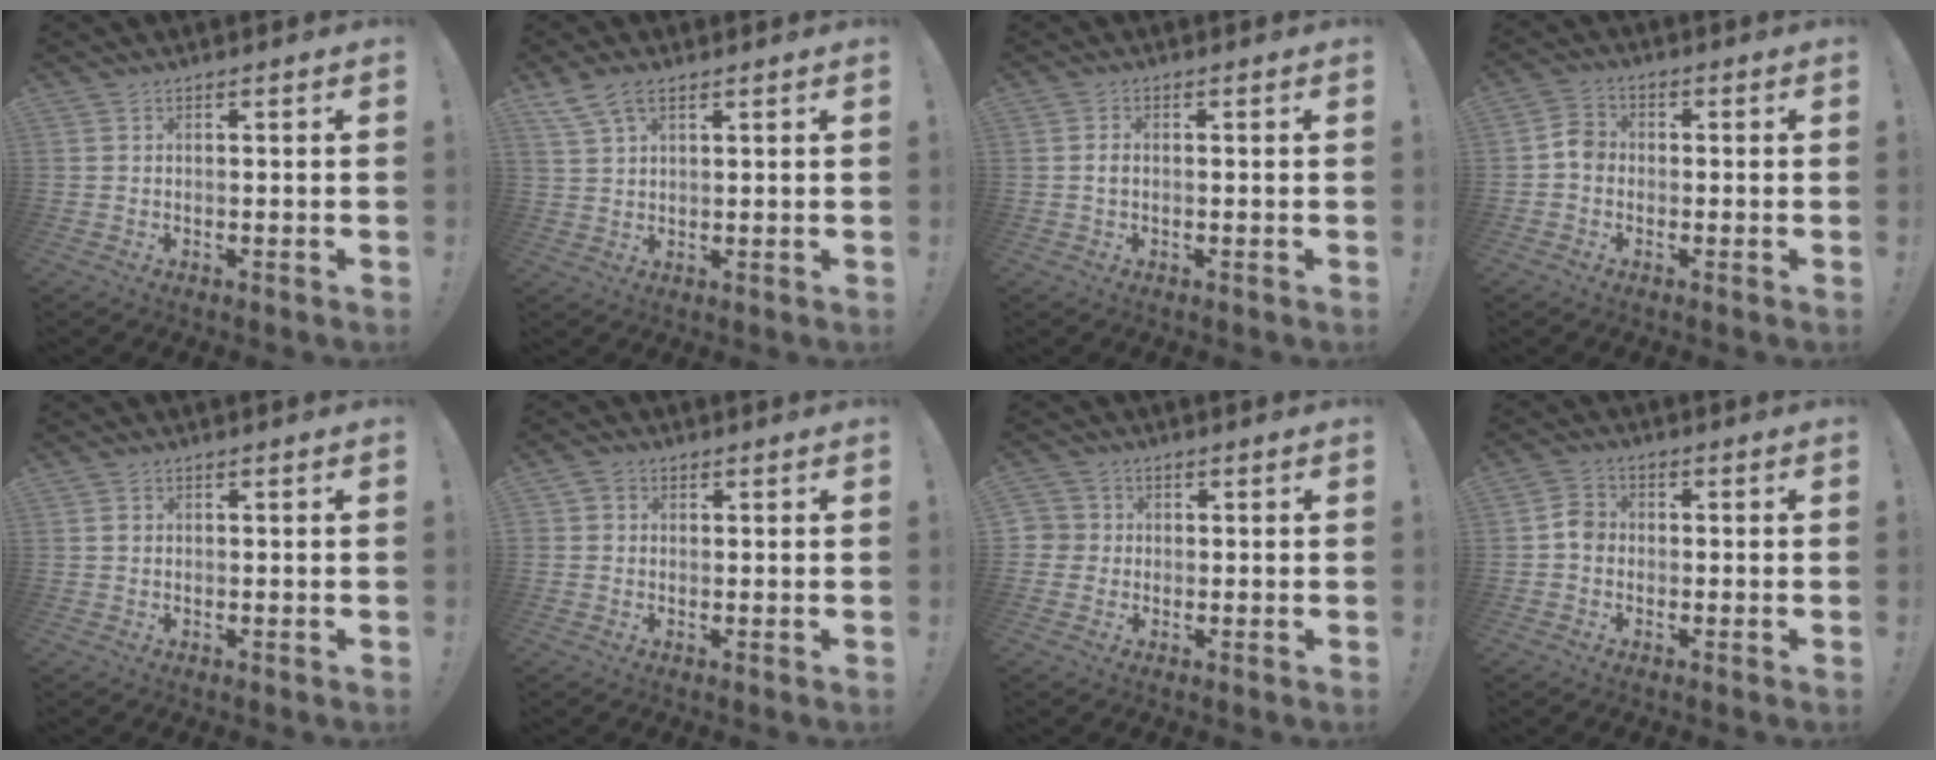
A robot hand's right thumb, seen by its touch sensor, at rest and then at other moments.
{"total": 6.6, "force": [4.1, 3.2, 4.1], "torque": [-0.079, -0.008, 0.080]}
{"total": 1.2, "force": [-0.4, 0.6, 1.0], "torque": [-0.027, 0.007, -0.006]}
{"total": 4.6, "force": [-1.1, 3.8, 2.3], "torque": [-0.025, 0.016, -0.021]}
{"total": 0.8, "force": [0.0, 0.7, 0.2], "torque": [-0.004, 0.005, -0.001]}
{"total": 2.1, "force": [0.3, 2.0, 0.7], "torque": [-0.009, 0.003, 0.004]}
{"total": 3.4, "force": [-0.4, 3.3, 0.7], "torque": [-0.019, 0.010, -0.005]}
{"total": 4.2, "force": [-1.1, 3.4, 2.1], "torque": [-0.029, 0.015, -0.020]}